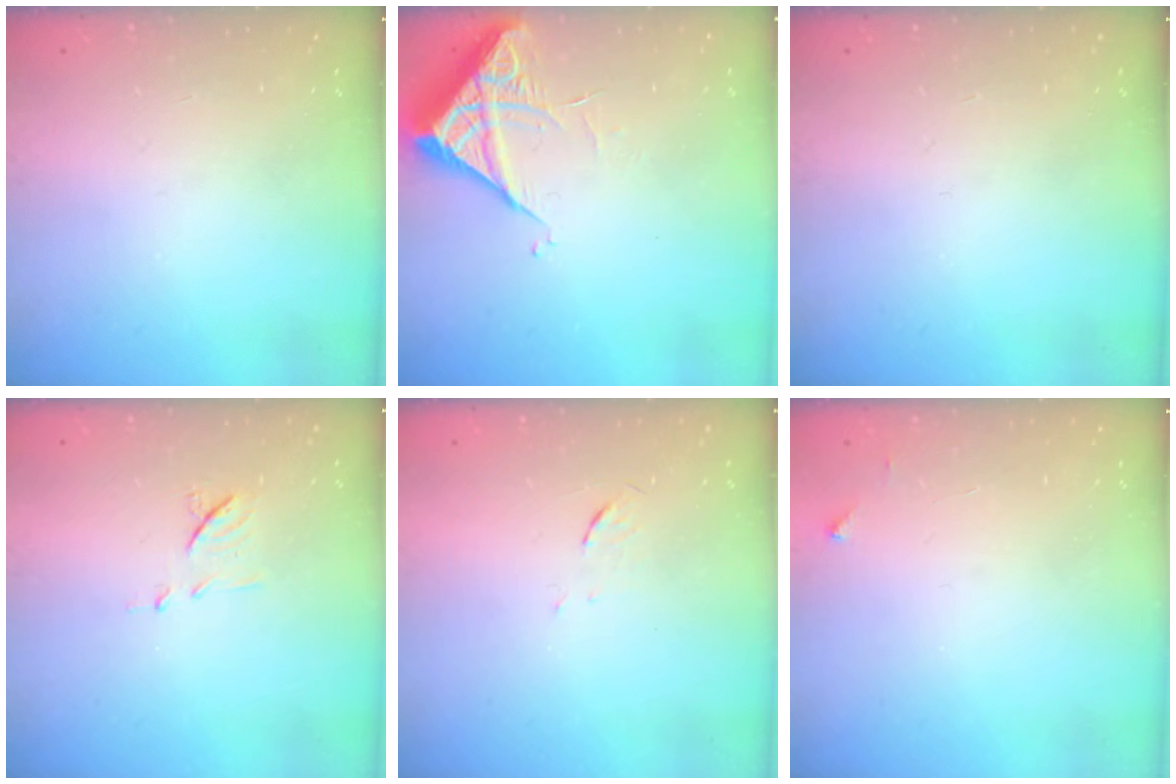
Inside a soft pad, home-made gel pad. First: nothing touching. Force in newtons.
{"total": 5.8, "press": 5.8, "slide": 0.2}
{"total": 0.0}
{"total": 7.0, "press": 7.0, "slide": 0.6}
{"total": 3.1, "press": 2.8, "slide": 1.2}
{"total": 2.0, "press": 2.0, "slide": 0.2}